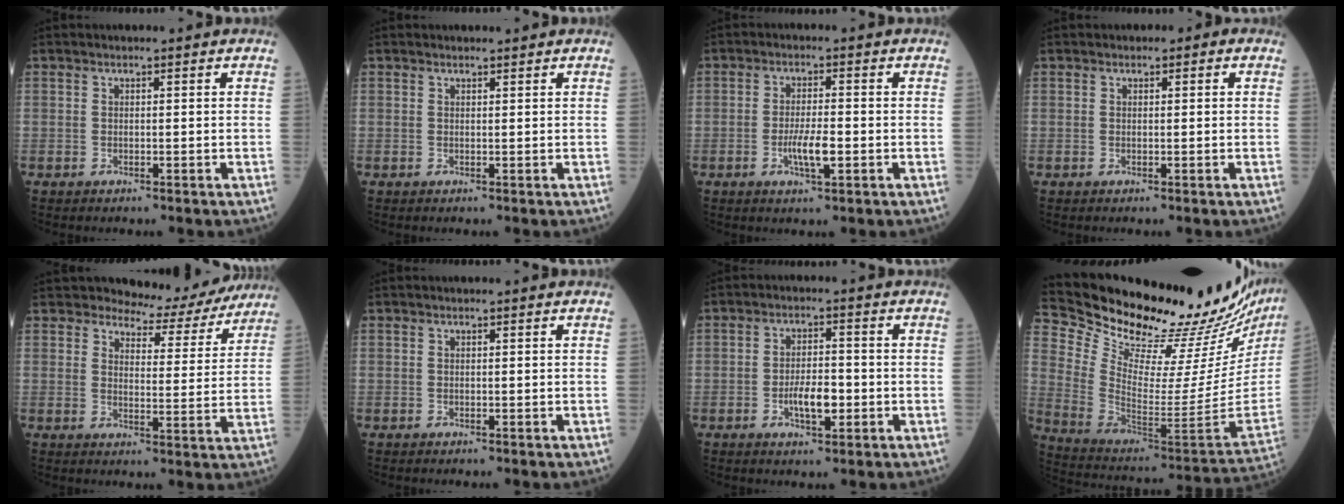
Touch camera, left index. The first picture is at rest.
{"total": 0.9, "force": [0.9, 0.1, 0.1], "torque": [-0.008, 0.004, 0.015]}
{"total": 4.3, "force": [-1.3, 0.8, 4.1], "torque": [-0.081, -0.002, -0.022]}
{"total": 0.8, "force": [0.2, 0.7, 0.4], "torque": [-0.005, 0.006, 0.000]}
{"total": 9.9, "force": [9.5, 2.5, 1.2], "torque": [-0.008, -0.018, 0.111]}
{"total": 0.0}
{"total": 5.1, "force": [-1.5, 1.9, 4.5], "torque": [-0.083, 0.001, -0.026]}
{"total": 31.7, "force": [28.8, 3.3, 12.9], "torque": [-0.220, -0.132, 0.400]}